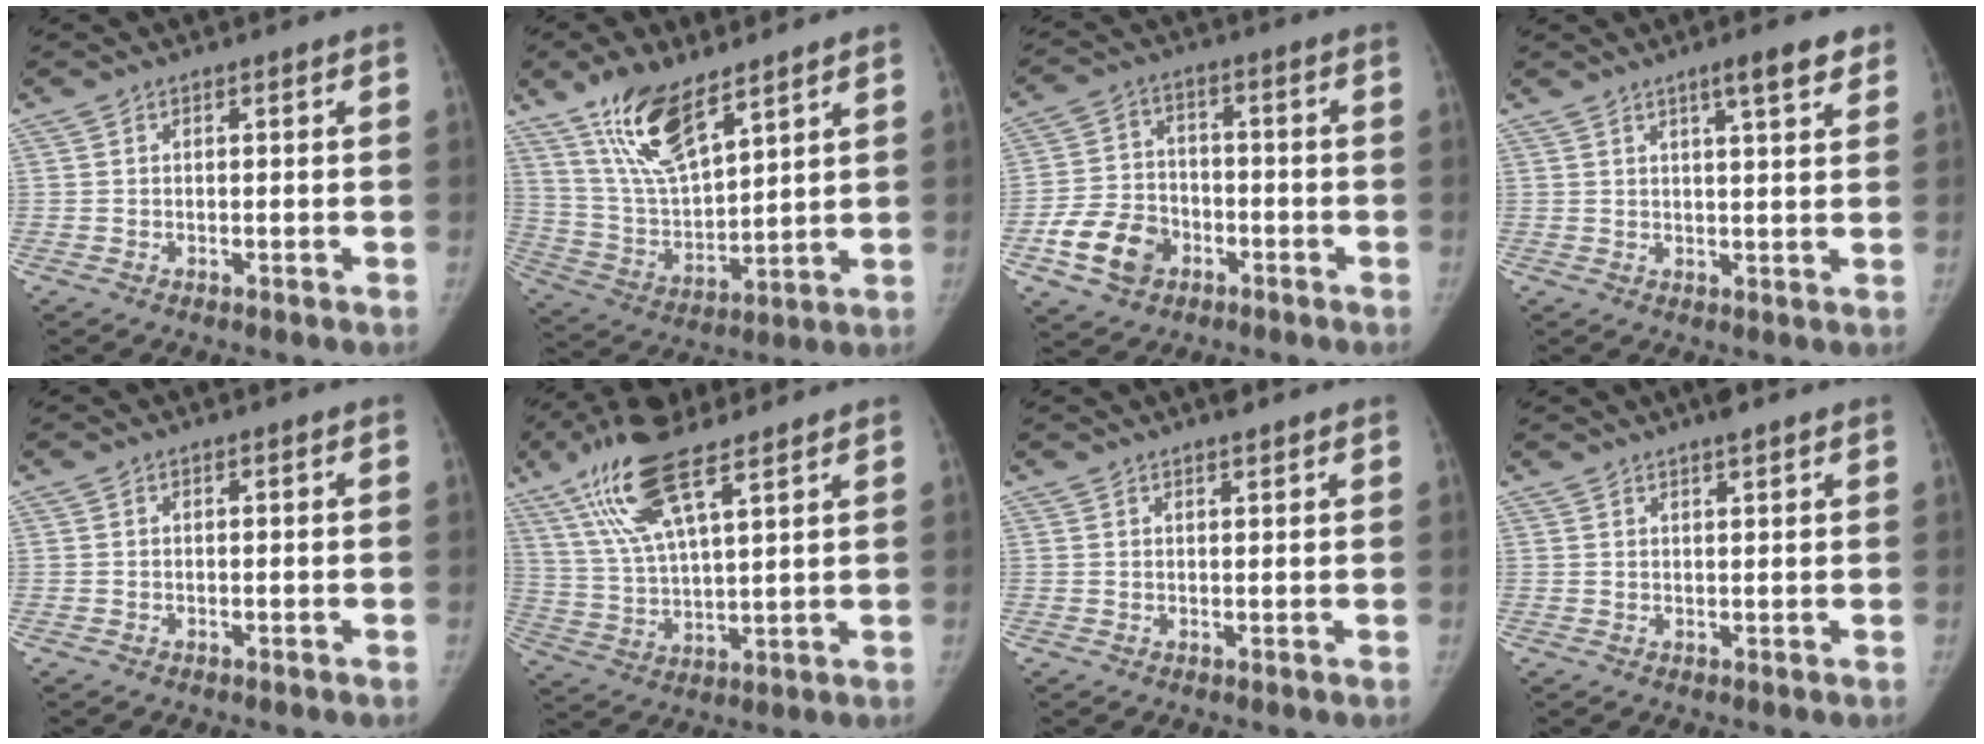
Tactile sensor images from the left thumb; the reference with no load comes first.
{"total": 15.2, "force": [9.9, 5.4, 10.2], "torque": [-0.173, -0.046, 0.202]}
{"total": 10.6, "force": [-4.7, 8.0, 5.2], "torque": [-0.079, 0.021, -0.082]}
{"total": 6.1, "force": [3.8, 1.1, 4.6], "torque": [-0.058, -0.017, 0.053]}
{"total": 0.0}
{"total": 15.5, "force": [9.6, 4.7, 11.2], "torque": [-0.219, -0.021, 0.188]}
{"total": 2.0, "force": [1.7, 0.5, 1.0], "torque": [-0.011, -0.007, 0.024]}
{"total": 2.8, "force": [2.2, 0.6, 1.7], "torque": [-0.021, -0.005, 0.032]}